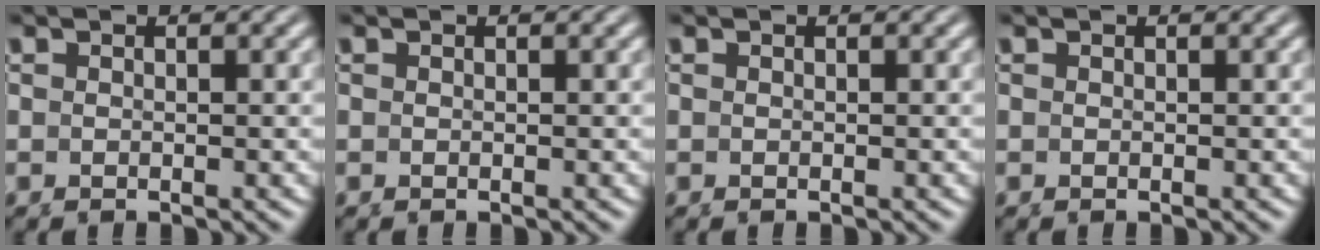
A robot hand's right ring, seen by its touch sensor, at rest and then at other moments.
{"total": 0.0}
{"total": 0.0}
{"total": 0.0}